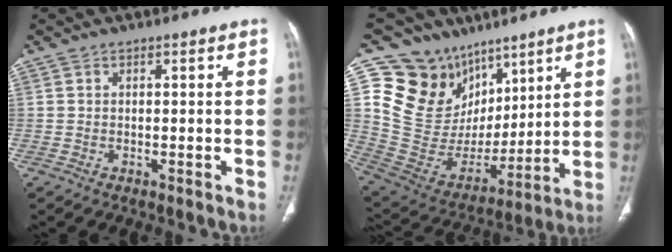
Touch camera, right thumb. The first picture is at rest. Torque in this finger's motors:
{"motor_torque": [-0.97, 2.88, 0.38, 0.11, 0.03]}